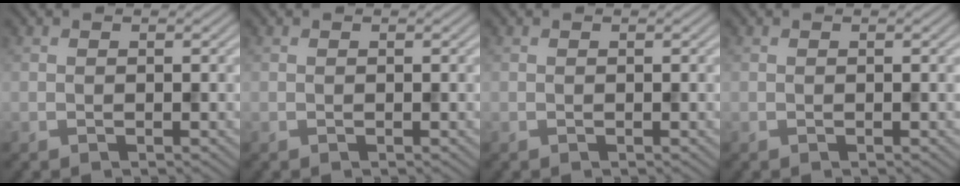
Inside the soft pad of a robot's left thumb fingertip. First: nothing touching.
{"total": 0.0}
{"total": 0.0}
{"total": 0.0}